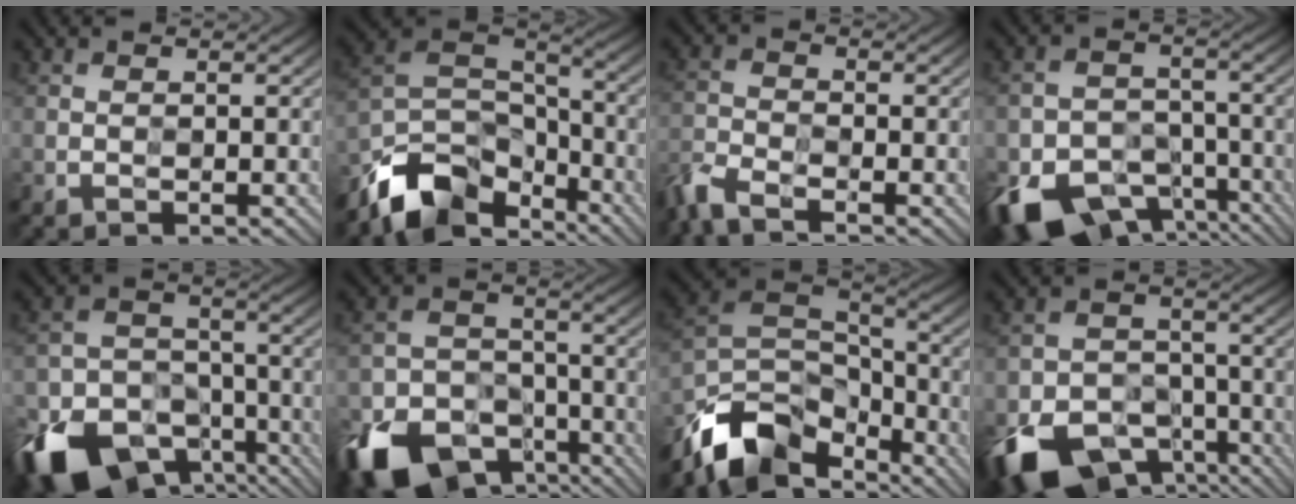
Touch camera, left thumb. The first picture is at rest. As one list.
[{"total": 11.3, "force": [-7.9, 5.9, 5.5], "torque": [-0.111, -0.002, -0.155]}, {"total": 4.7, "force": [-3.9, 1.0, 2.3], "torque": [-0.062, -0.011, -0.094]}, {"total": 13.3, "force": [-8.1, 8.4, 6.4], "torque": [-0.136, -0.033, -0.128]}, {"total": 16.8, "force": [-10.3, 10.4, 8.3], "torque": [-0.202, -0.050, -0.169]}, {"total": 14.9, "force": [-9.2, 9.0, 7.5], "torque": [-0.184, -0.041, -0.158]}, {"total": 12.3, "force": [-8.4, 6.4, 6.4], "torque": [-0.150, -0.007, -0.161]}, {"total": 13.4, "force": [-7.9, 8.3, 6.9], "torque": [-0.153, -0.032, -0.130]}]